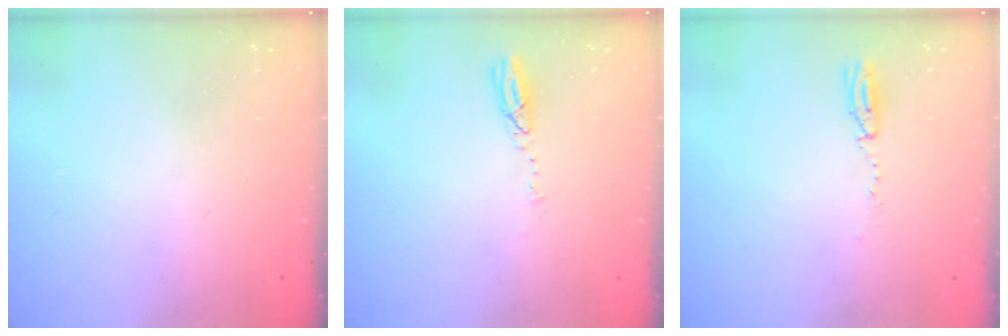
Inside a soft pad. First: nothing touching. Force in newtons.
{"total": 3.7, "press": 3.7, "slide": 0.2}
{"total": 3.2, "press": 2.6, "slide": 1.9}